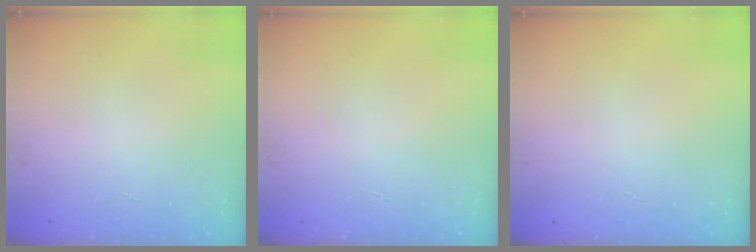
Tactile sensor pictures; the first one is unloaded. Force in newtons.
{"total": 0.0}
{"total": 0.0}